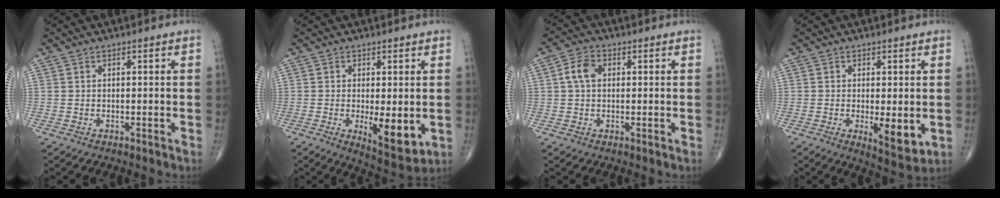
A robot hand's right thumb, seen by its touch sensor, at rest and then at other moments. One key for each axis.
{"total": 8.3, "fx": -1.2, "fy": 2.9, "fz": 7.6, "tx": -0.106, "ty": -0.024, "tz": -0.010}
{"total": 4.2, "fx": 0.6, "fy": 2.9, "fz": 3.0, "tx": -0.060, "ty": 0.011, "tz": 0.007}
{"total": 6.4, "fx": -0.9, "fy": 2.2, "fz": 6.0, "tx": -0.085, "ty": -0.019, "tz": -0.008}